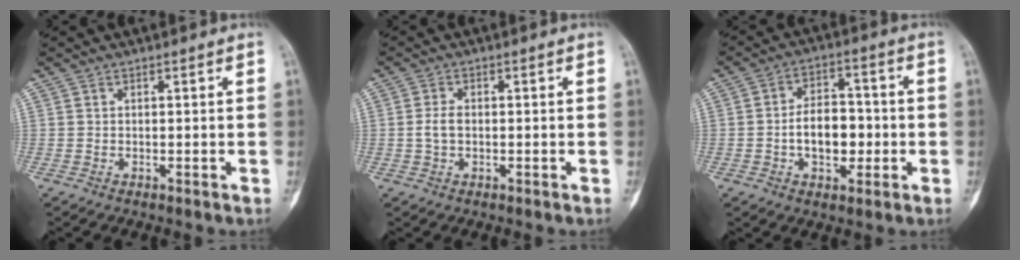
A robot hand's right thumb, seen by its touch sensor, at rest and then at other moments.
{"total": 2.5, "force": [-0.2, 1.5, 2.0], "torque": [-0.036, 0.003, -0.007]}
{"total": 9.2, "force": [-1.5, 5.8, 7.0], "torque": [-0.080, 0.017, -0.030]}